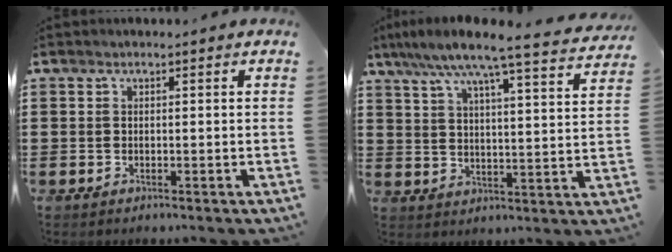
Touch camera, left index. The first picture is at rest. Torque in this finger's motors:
{"motor_torque": [2.14, 0.00, 0.18, -0.09]}